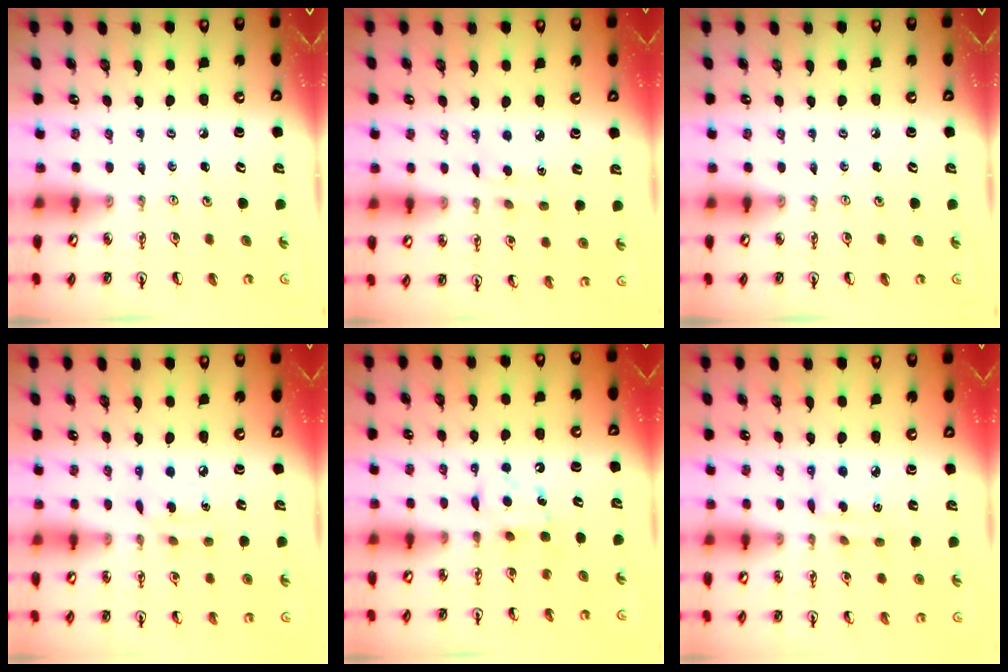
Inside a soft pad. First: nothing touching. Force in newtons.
{"total": 2.6, "press": 2.6, "slide": 0.5}
{"total": 0.0}
{"total": 4.3, "press": 4.3, "slide": 0.3}
{"total": 5.9, "press": 5.8, "slide": 0.6}
{"total": 2.9, "press": 2.9, "slide": 0.0}